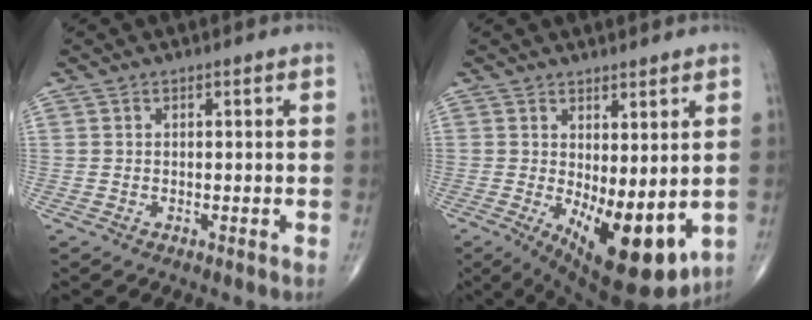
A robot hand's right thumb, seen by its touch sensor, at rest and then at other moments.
{"total": 13.6, "force": [-1.8, 5.5, 12.3], "torque": [-0.176, -0.030, -0.006]}